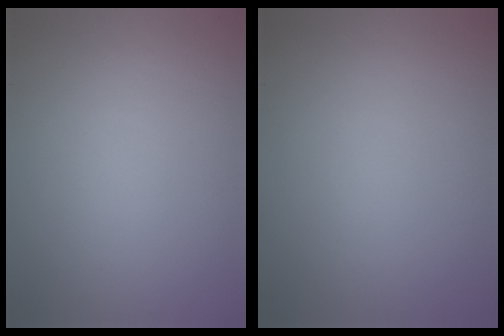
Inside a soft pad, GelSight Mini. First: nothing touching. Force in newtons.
{"total": 0.0}